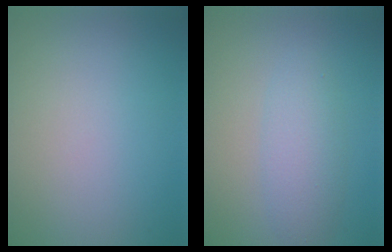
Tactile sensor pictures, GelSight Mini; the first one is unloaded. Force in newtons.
{"total": 2.9, "press": 2.9, "slide": 0.1}